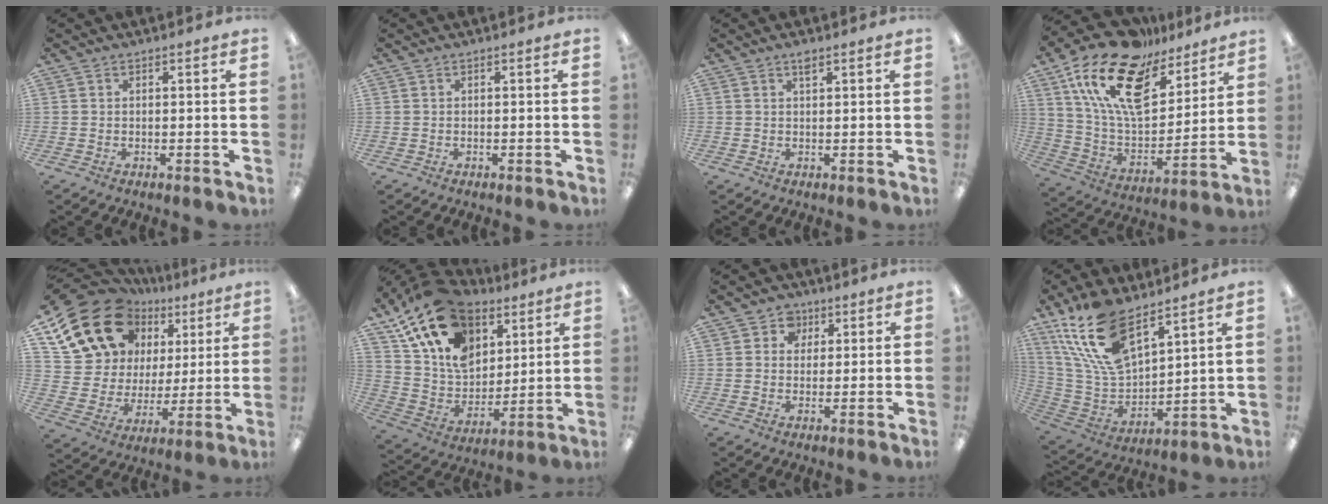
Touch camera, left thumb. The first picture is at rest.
{"total": 0.0}
{"total": 1.5, "force": [1.0, 0.3, 1.1], "torque": [-0.019, -0.004, 0.015]}
{"total": 21.4, "force": [13.0, 10.4, 13.4], "torque": [-0.270, -0.078, 0.225]}
{"total": 19.5, "force": [11.6, 13.6, 7.9], "torque": [-0.157, -0.065, 0.229]}
{"total": 20.6, "force": [11.5, 13.6, 10.4], "torque": [-0.206, -0.054, 0.215]}
{"total": 4.5, "force": [2.0, 4.0, 0.7], "torque": [-0.007, -0.006, 0.032]}
{"total": 19.2, "force": [12.6, 8.7, 11.6], "torque": [-0.260, -0.066, 0.229]}